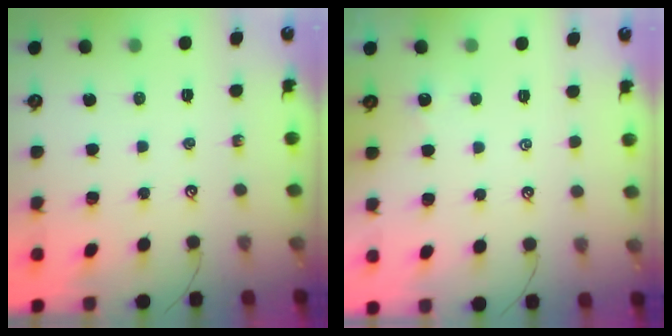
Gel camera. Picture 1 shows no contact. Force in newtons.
{"total": 2.5, "press": 2.5, "slide": 0.3}